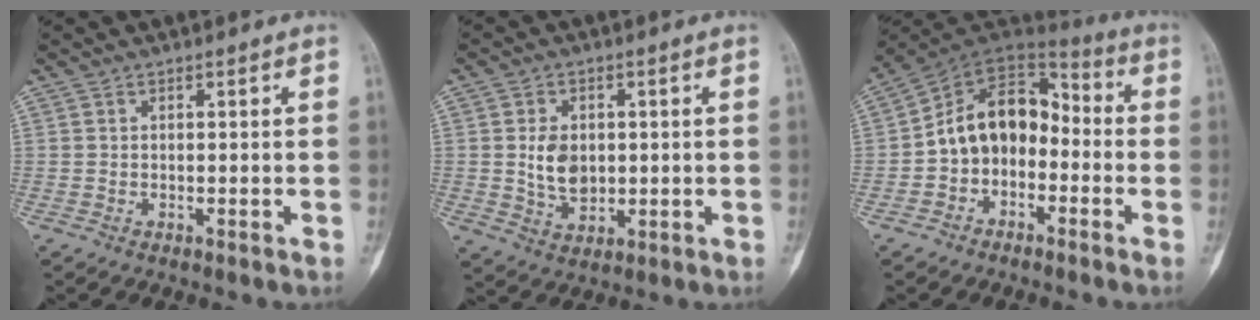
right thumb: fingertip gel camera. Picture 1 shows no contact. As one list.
[{"total": 6.8, "force": [0.5, 4.9, 4.6], "torque": [-0.063, -0.008, 0.018]}, {"total": 13.3, "force": [-2.2, 9.9, 8.6], "torque": [-0.110, 0.066, -0.052]}]